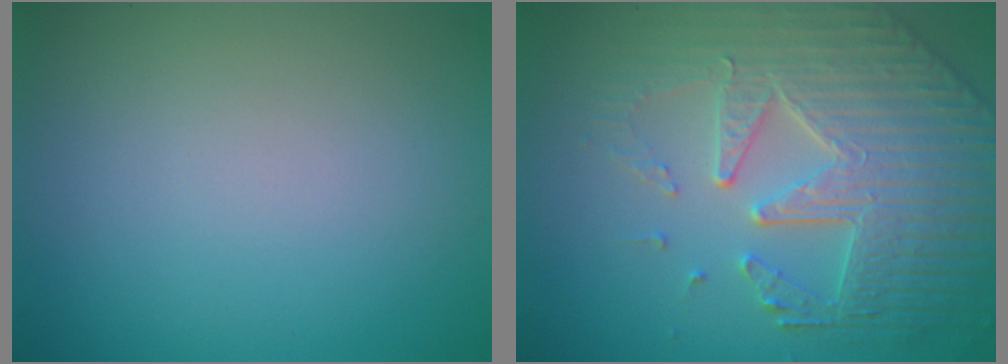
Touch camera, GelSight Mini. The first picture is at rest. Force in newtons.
{"total": 7.3, "press": 5.7, "slide": 4.4}